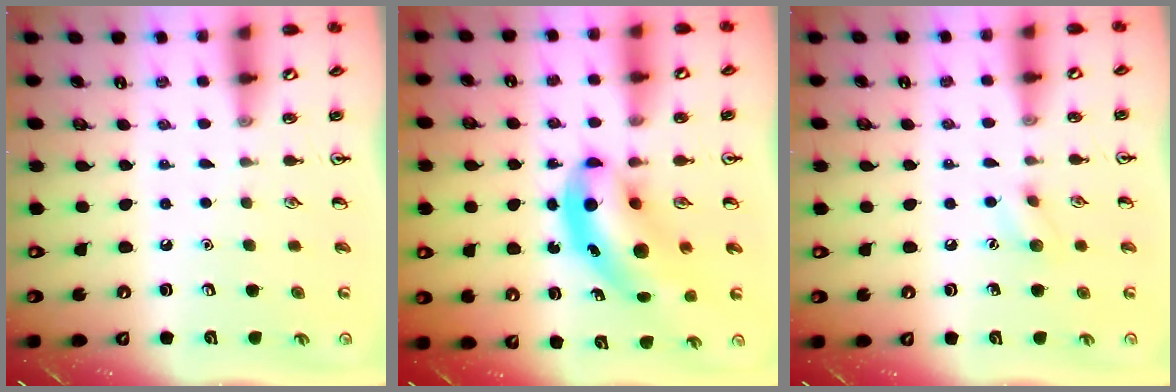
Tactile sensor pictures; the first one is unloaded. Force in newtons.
{"total": 9.2, "press": 8.8, "slide": 2.7}
{"total": 7.0, "press": 6.8, "slide": 1.7}